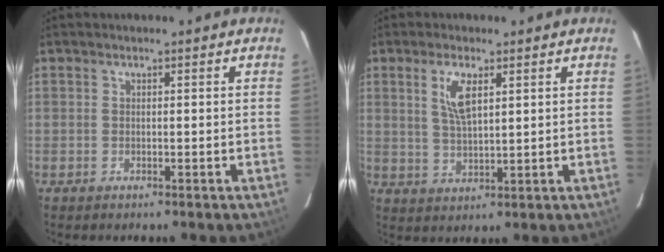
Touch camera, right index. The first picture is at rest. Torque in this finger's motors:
{"motor_torque": [0.58, 0.55, 0.30, 0.07]}